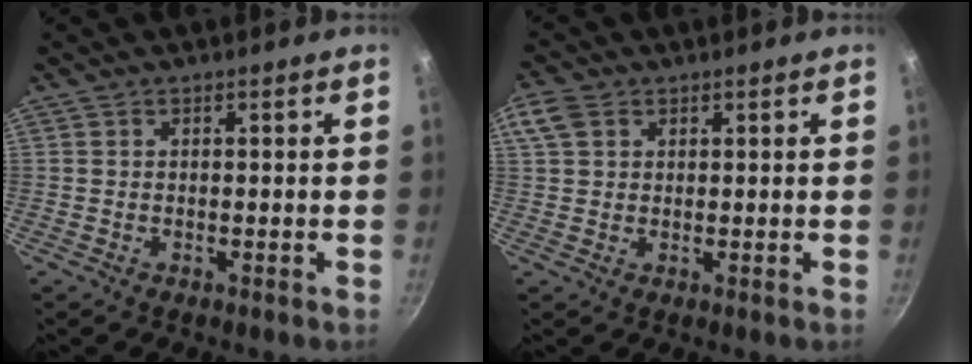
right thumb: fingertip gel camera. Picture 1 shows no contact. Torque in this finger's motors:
{"motor_torque": [-0.53, 0.91, 0.38, -0.34, 0.17]}